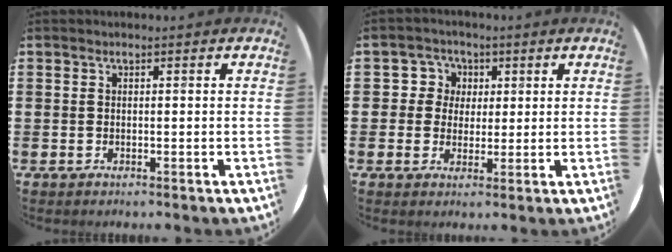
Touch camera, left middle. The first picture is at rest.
{"total": 3.5, "force": [1.2, 3.3, 0.1], "torque": [-0.011, 0.010, 0.019]}